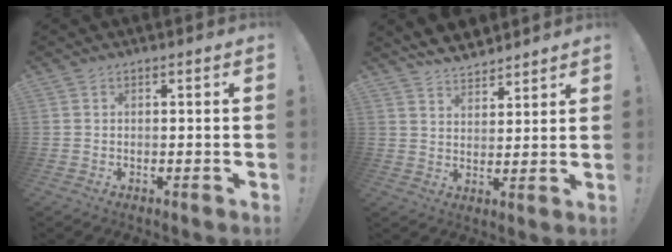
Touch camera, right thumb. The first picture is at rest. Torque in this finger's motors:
{"motor_torque": [0.36, 0.24, 0.16, -0.12, 0.00]}